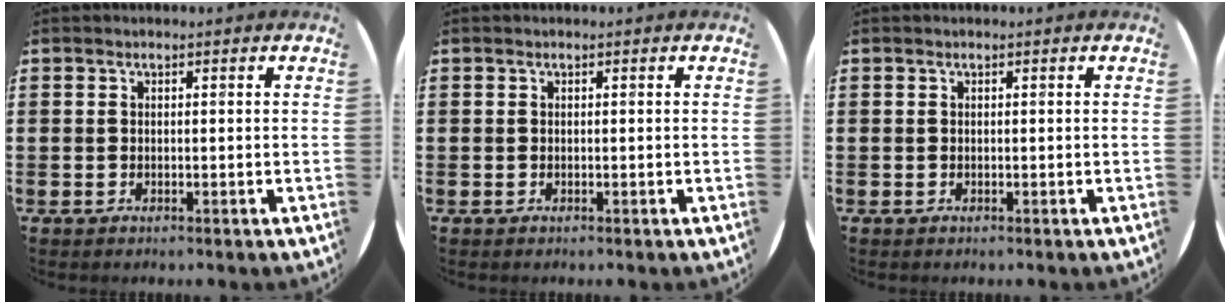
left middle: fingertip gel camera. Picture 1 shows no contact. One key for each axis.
{"total": 0.0}
{"total": 0.0}